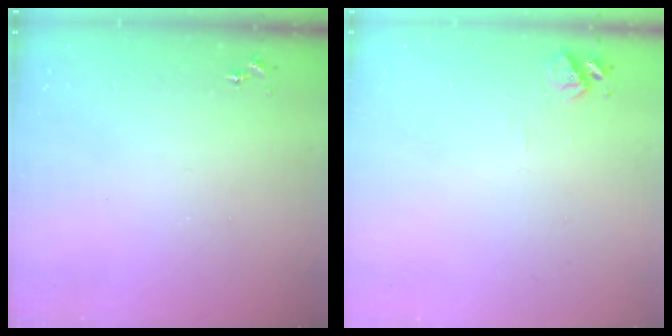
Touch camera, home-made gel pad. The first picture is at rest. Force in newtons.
{"total": 6.4, "press": 6.4, "slide": 0.8}